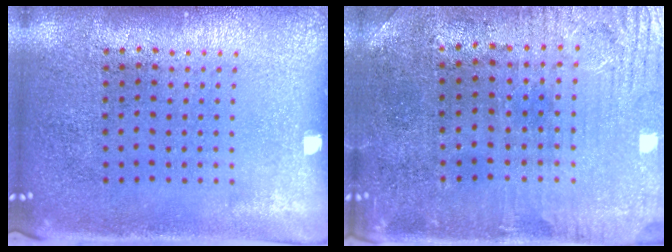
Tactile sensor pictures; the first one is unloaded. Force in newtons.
{"total": 1.0, "press": 0.8, "slide": 0.6}